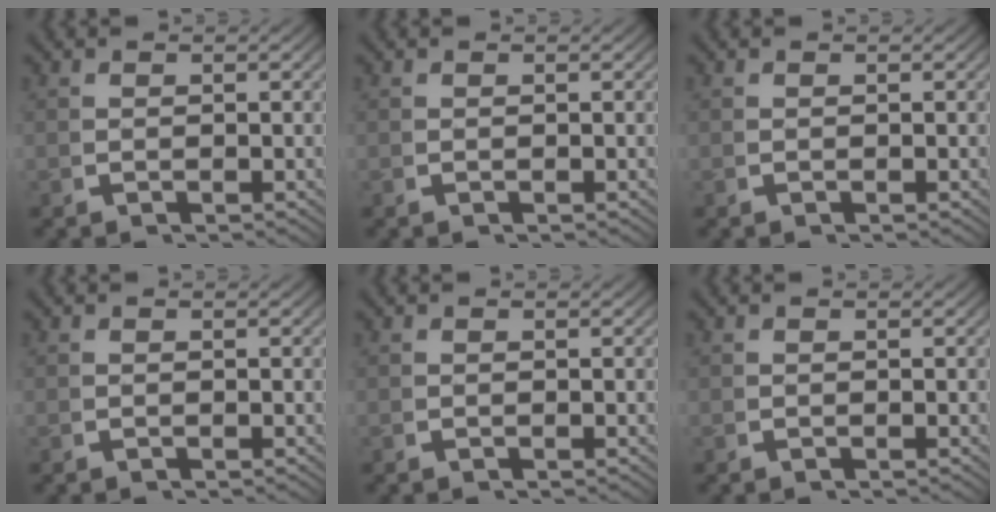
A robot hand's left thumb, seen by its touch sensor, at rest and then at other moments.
{"total": 0.0}
{"total": 0.0}
{"total": 0.0}
{"total": 0.0}
{"total": 0.0}